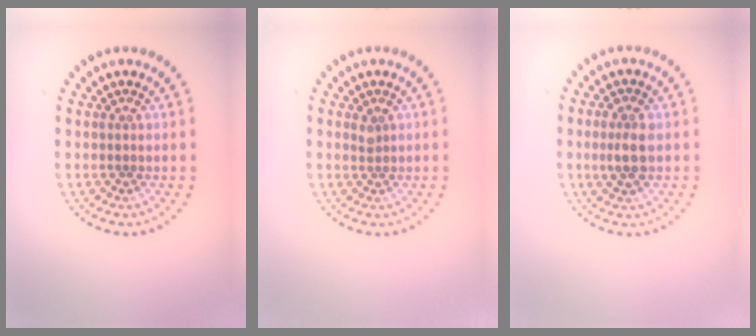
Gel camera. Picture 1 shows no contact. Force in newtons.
{"total": 0.7, "press": 0.5, "slide": 0.5}
{"total": 2.4, "press": 2.3, "slide": 0.4}